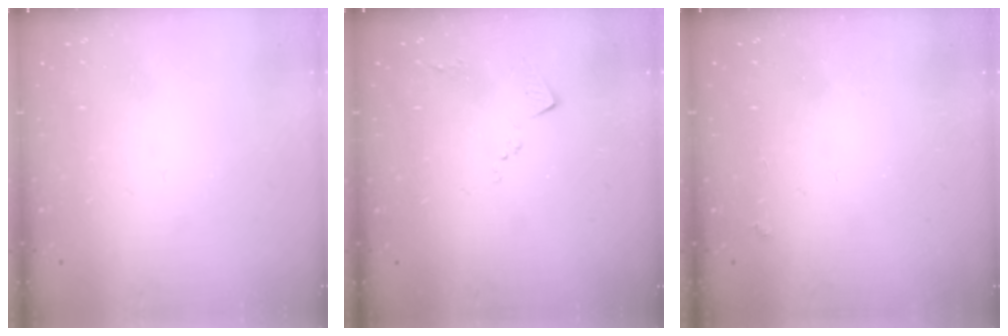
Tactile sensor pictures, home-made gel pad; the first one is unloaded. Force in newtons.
{"total": 5.5, "press": 5.4, "slide": 0.6}
{"total": 1.3, "press": 1.3, "slide": 0.4}